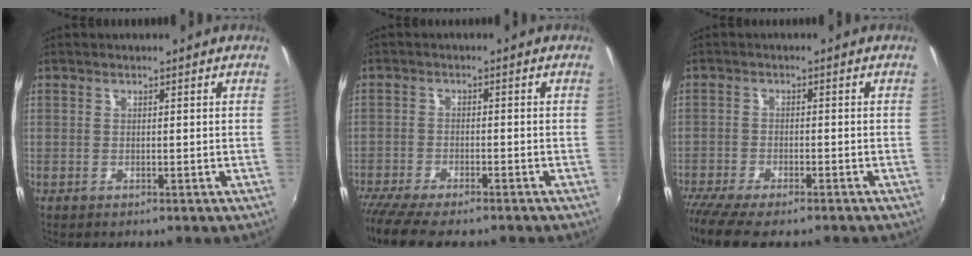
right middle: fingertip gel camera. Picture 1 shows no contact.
{"total": 9.9, "force": [-8.3, 2.0, 5.1], "torque": [-0.123, -0.044, -0.144]}
{"total": 9.7, "force": [-7.8, 2.3, 5.2], "torque": [-0.128, -0.045, -0.139]}